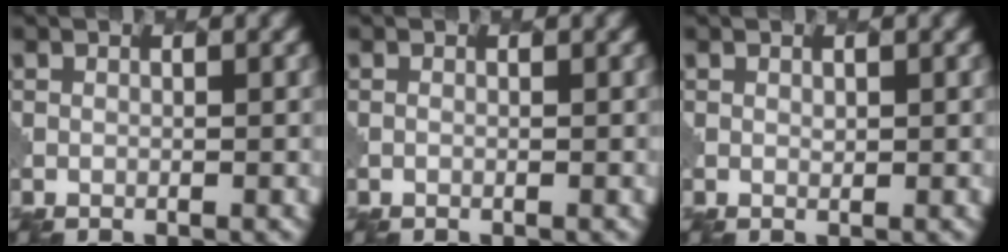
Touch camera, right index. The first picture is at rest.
{"total": 0.0}
{"total": 0.6, "force": [0.3, 0.3, 0.4], "torque": [-0.008, -0.001, 0.007]}